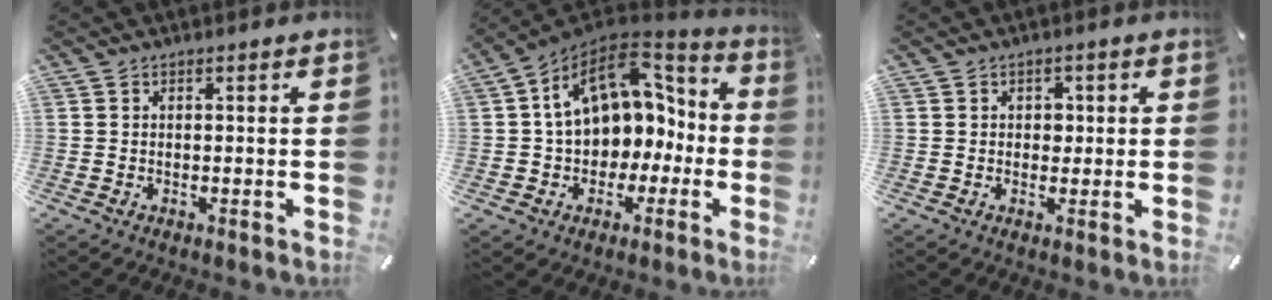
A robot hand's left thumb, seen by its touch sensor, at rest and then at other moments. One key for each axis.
{"total": 16.5, "fx": 4.8, "fy": 12.3, "fz": 9.9, "tx": -0.168, "ty": -0.020, "tz": 0.093}
{"total": 2.3, "fx": 0.1, "fy": 2.1, "fz": 1.0, "tx": 0.002, "ty": -0.003, "tz": -0.007}